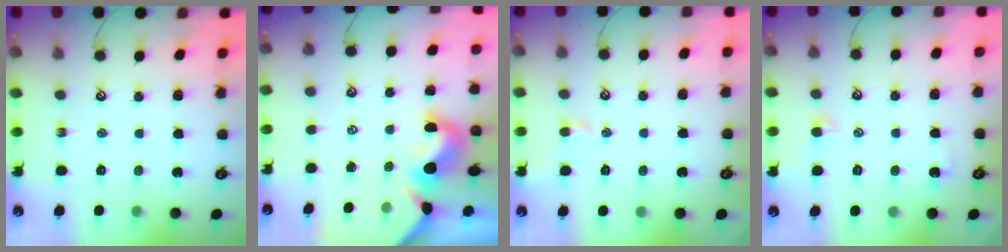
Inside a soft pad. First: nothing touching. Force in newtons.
{"total": 1.5, "press": 1.2, "slide": 0.9}
{"total": 0.5, "press": 0.4, "slide": 0.4}
{"total": 0.9, "press": 0.6, "slide": 0.6}